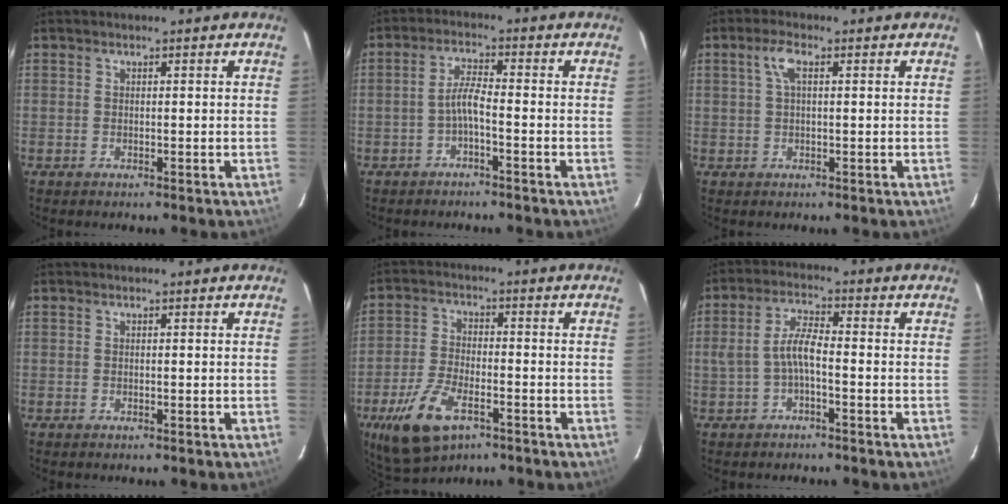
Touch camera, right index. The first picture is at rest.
{"total": 3.2, "force": [-1.7, 0.2, 2.7], "torque": [-0.061, 0.010, -0.033]}
{"total": 3.1, "force": [0.9, 1.0, 2.8], "torque": [-0.060, 0.010, 0.018]}
{"total": 0.0}
{"total": 11.7, "force": [-6.2, 5.4, 8.3], "torque": [-0.187, -0.018, -0.113]}
{"total": 4.7, "force": [-1.5, 1.2, 4.3], "torque": [-0.092, 0.012, -0.028]}